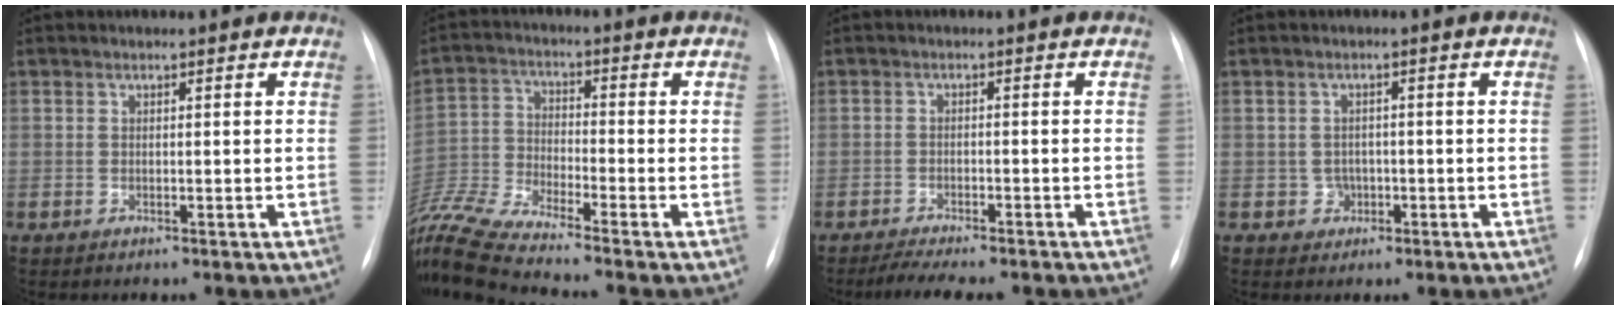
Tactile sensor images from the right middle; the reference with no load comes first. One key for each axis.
{"total": 11.4, "fx": -10.5, "fy": -1.9, "fz": 4.3, "tx": -0.089, "ty": -0.018, "tz": -0.204}
{"total": 6.7, "fx": -5.7, "fy": 1.6, "fz": 3.2, "tx": -0.044, "ty": -0.008, "tz": -0.082}
{"total": 2.2, "fx": -0.7, "fy": 2.0, "fz": 0.3, "tx": 0.001, "ty": 0.008, "tz": -0.008}